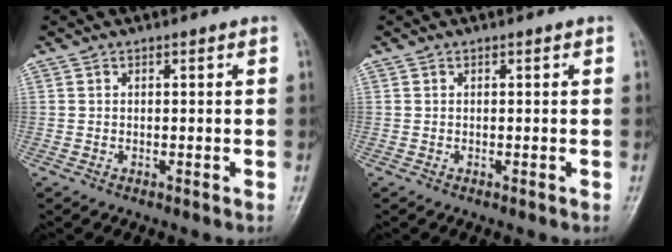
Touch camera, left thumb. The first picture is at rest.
{"total": 0.0}